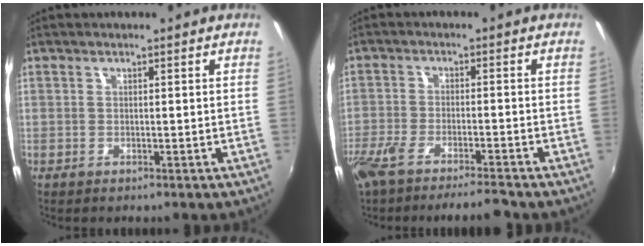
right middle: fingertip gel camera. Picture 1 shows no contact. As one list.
[{"total": 9.5, "force": [-8.1, 1.0, 5.0], "torque": [-0.117, -0.029, -0.140]}]